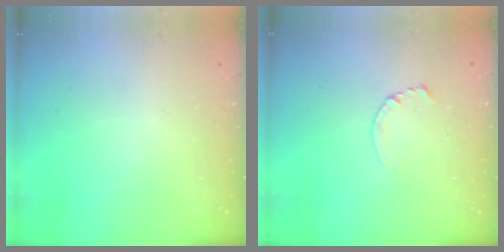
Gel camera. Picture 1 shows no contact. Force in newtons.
{"total": 3.5, "press": 3.5, "slide": 0.4}